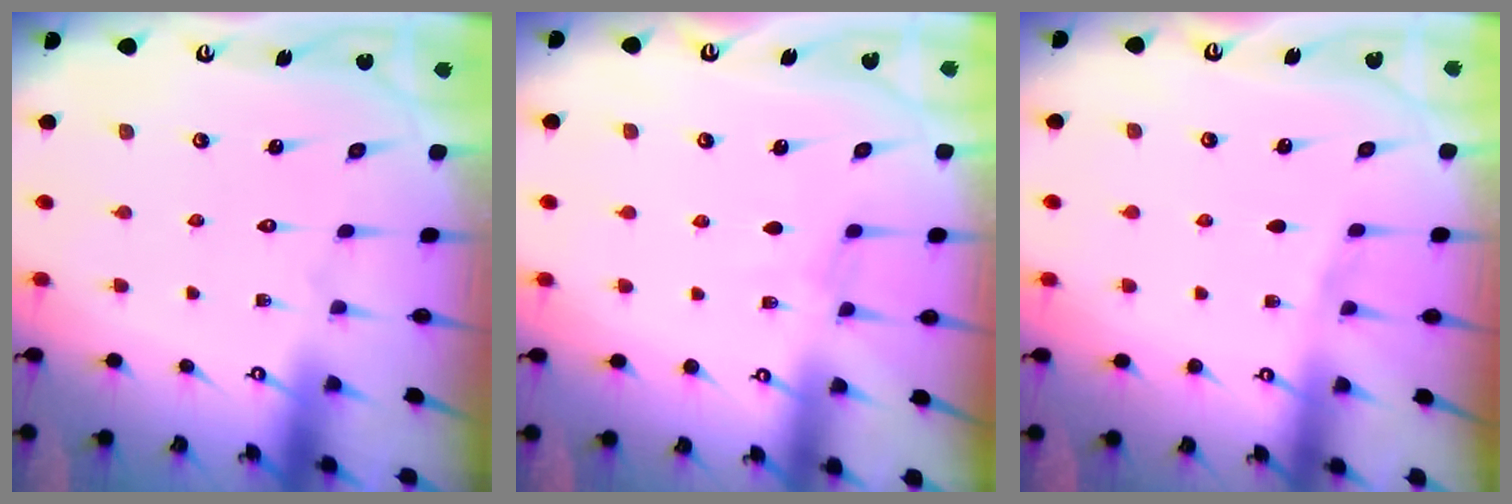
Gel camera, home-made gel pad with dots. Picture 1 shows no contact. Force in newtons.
{"total": 3.1, "press": 3.1, "slide": 0.5}
{"total": 2.1, "press": 1.9, "slide": 0.9}